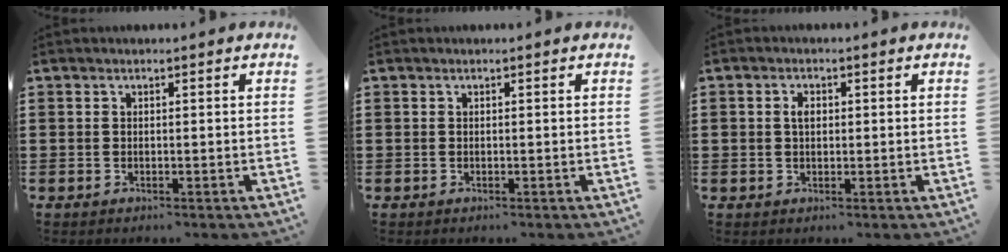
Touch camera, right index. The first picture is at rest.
{"total": 0.0}
{"total": 2.0, "force": [0.4, 1.3, 1.5], "torque": [-0.032, 0.009, 0.005]}